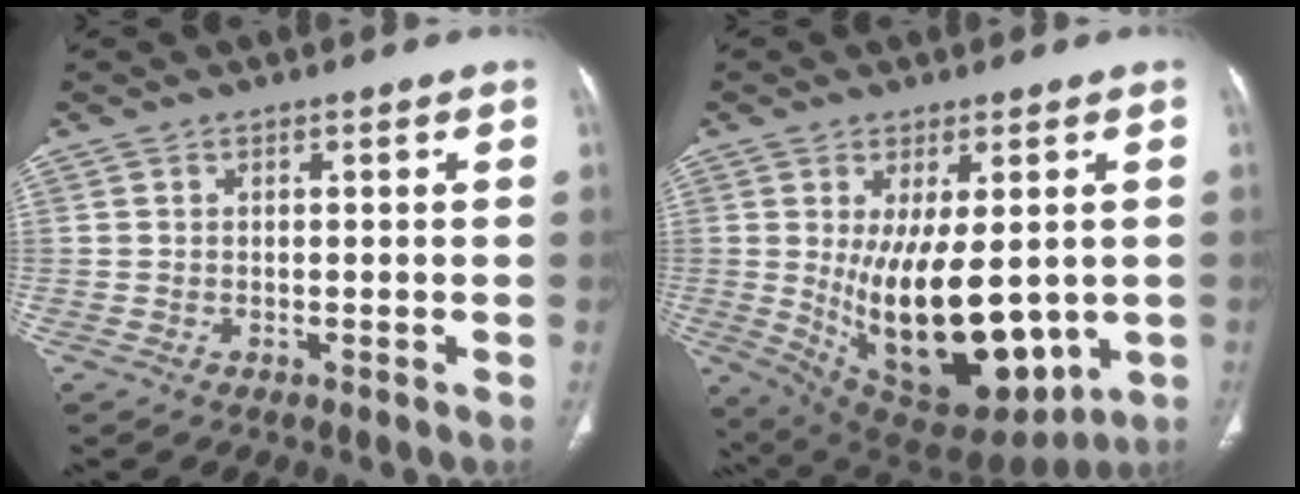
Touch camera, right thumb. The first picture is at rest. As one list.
[{"total": 19.7, "force": [-1.3, 9.2, 17.4], "torque": [-0.268, -0.032, 0.016]}]